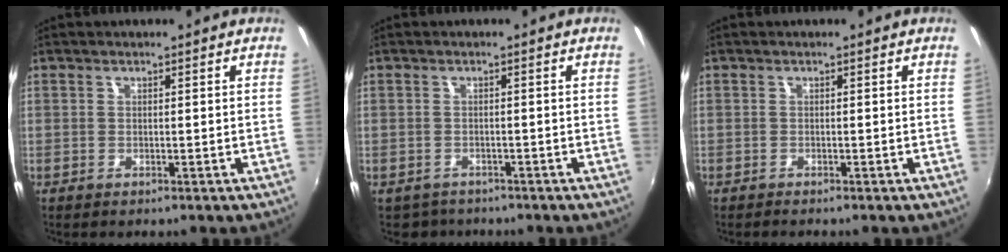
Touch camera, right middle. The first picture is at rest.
{"total": 2.5, "force": [-1.9, 1.6, 0.1], "torque": [-0.009, -0.005, -0.027]}
{"total": 0.6, "force": [-0.6, 0.1, 0.1], "torque": [-0.002, -0.004, -0.013]}